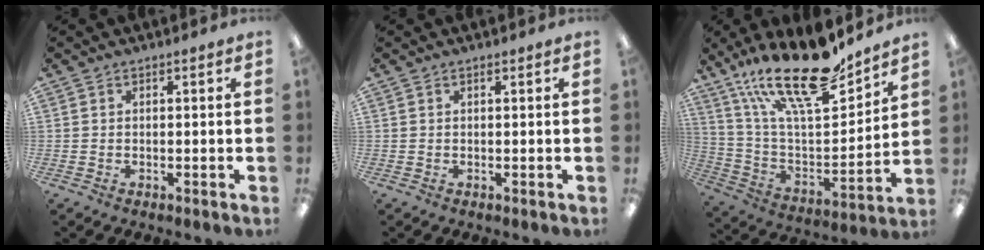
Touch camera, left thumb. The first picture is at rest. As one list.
[{"total": 0.0}, {"total": 25.3, "force": [18.2, 7.8, 15.8], "torque": [-0.282, -0.113, 0.310]}]